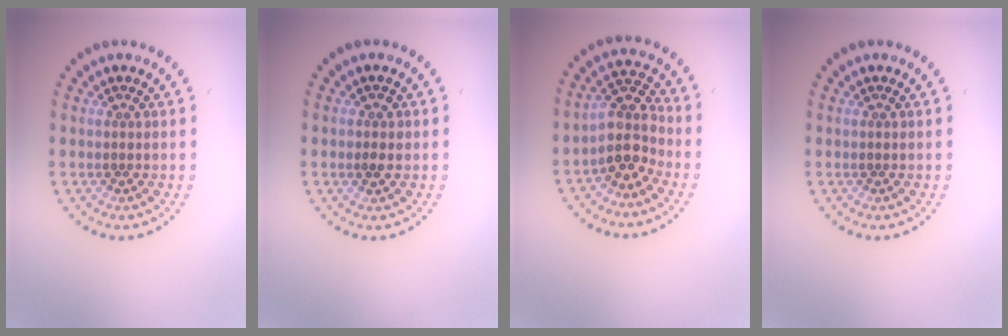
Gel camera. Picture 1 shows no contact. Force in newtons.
{"total": 1.2, "press": 1.2, "slide": 0.0}
{"total": 3.6, "press": 2.9, "slide": 2.1}
{"total": 0.0}